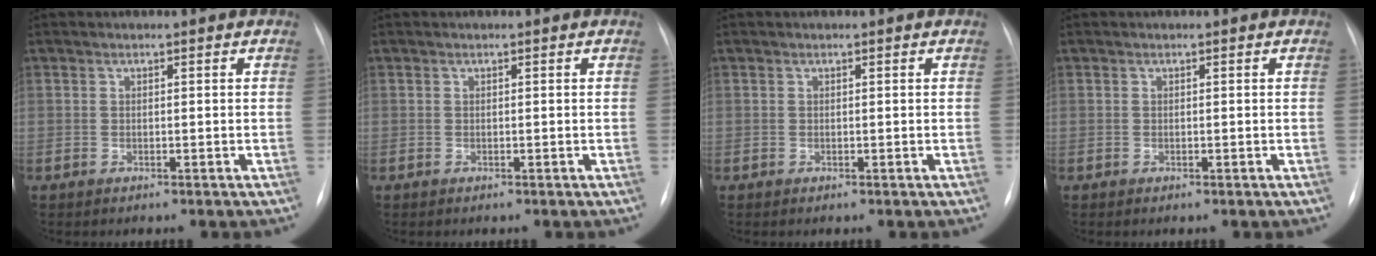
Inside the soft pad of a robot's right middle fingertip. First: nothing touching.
{"total": 0.0}
{"total": 0.0}
{"total": 0.0}